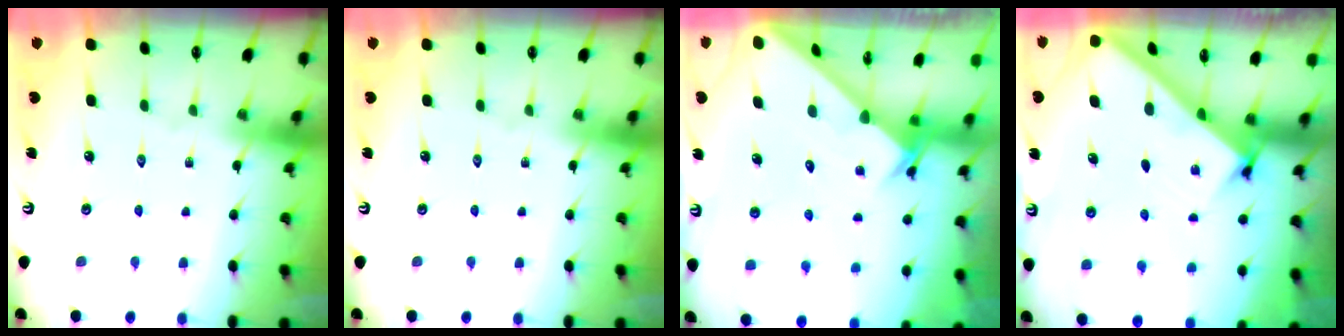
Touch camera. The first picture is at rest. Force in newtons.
{"total": 0.0}
{"total": 2.4, "press": 2.4, "slide": 0.2}
{"total": 2.9, "press": 2.9, "slide": 0.4}